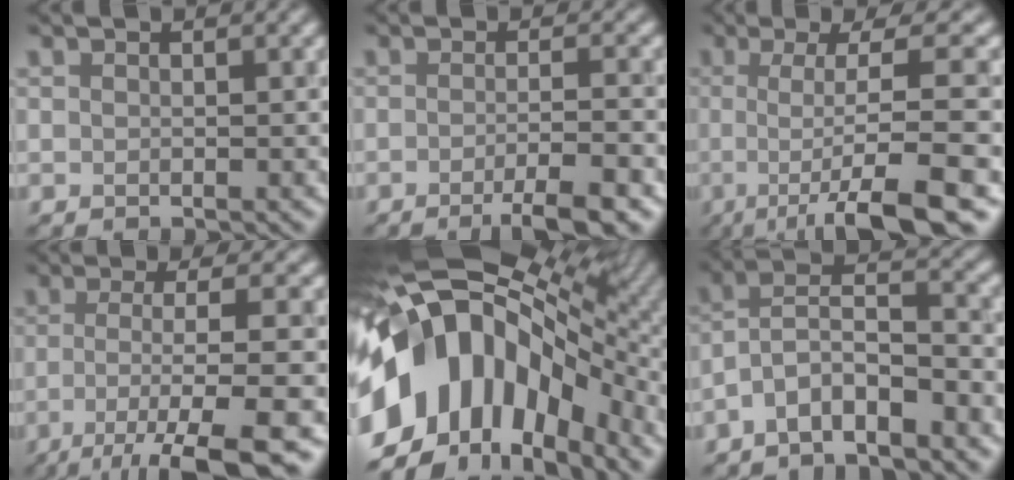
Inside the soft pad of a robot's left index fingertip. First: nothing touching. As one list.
[{"total": 4.6, "force": [-2.5, 0.5, 3.7], "torque": [-0.051, 0.009, -0.034]}, {"total": 9.9, "force": [-2.3, 2.3, 9.3], "torque": [-0.111, 0.018, -0.031]}, {"total": 9.3, "force": [-4.0, 1.9, 8.2], "torque": [-0.113, 0.008, -0.057]}, {"total": 15.6, "force": [-2.5, 10.5, 11.2], "torque": [-0.201, 0.039, -0.044]}, {"total": 5.5, "force": [-3.7, 1.6, 3.8], "torque": [-0.072, 0.024, -0.062]}]